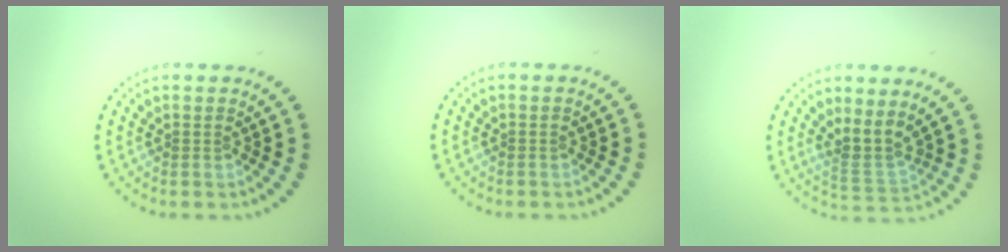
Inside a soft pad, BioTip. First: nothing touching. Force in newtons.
{"total": 0.0}
{"total": 2.9, "press": 2.1, "slide": 2.0}